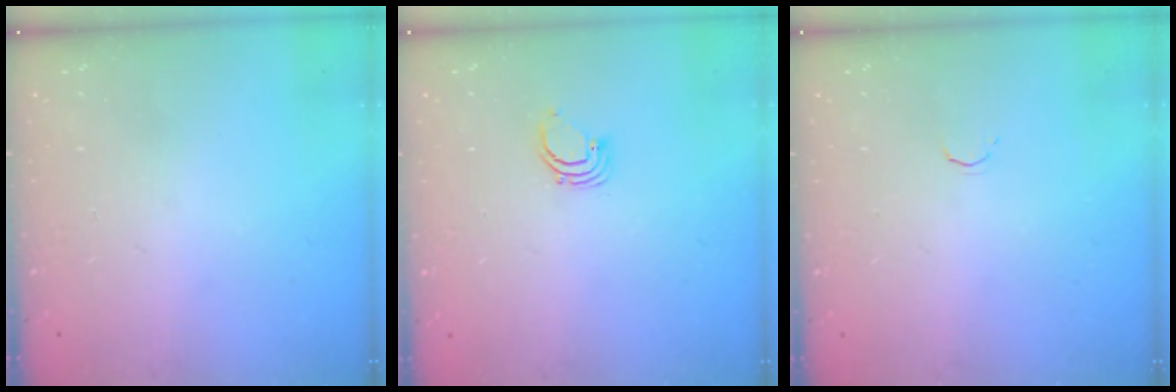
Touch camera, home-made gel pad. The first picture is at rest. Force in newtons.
{"total": 2.5, "press": 2.5, "slide": 0.1}
{"total": 1.7, "press": 1.6, "slide": 0.5}